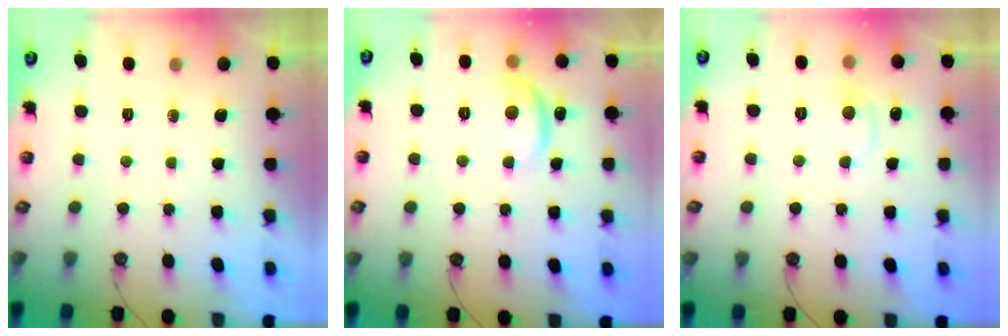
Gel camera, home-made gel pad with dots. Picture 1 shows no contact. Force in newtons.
{"total": 5.8, "press": 5.8, "slide": 0.6}
{"total": 0.8, "press": 0.2, "slide": 0.8}